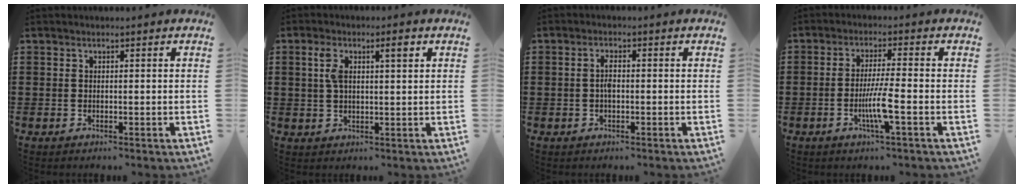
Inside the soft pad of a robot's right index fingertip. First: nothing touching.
{"total": 4.9, "force": [1.7, 1.5, 4.3], "torque": [-0.089, 0.011, 0.026]}
{"total": 2.2, "force": [-0.2, 0.8, 2.0], "torque": [-0.047, -0.001, -0.008]}
{"total": 5.7, "force": [-1.8, 0.0, 5.4], "torque": [-0.106, -0.015, -0.036]}